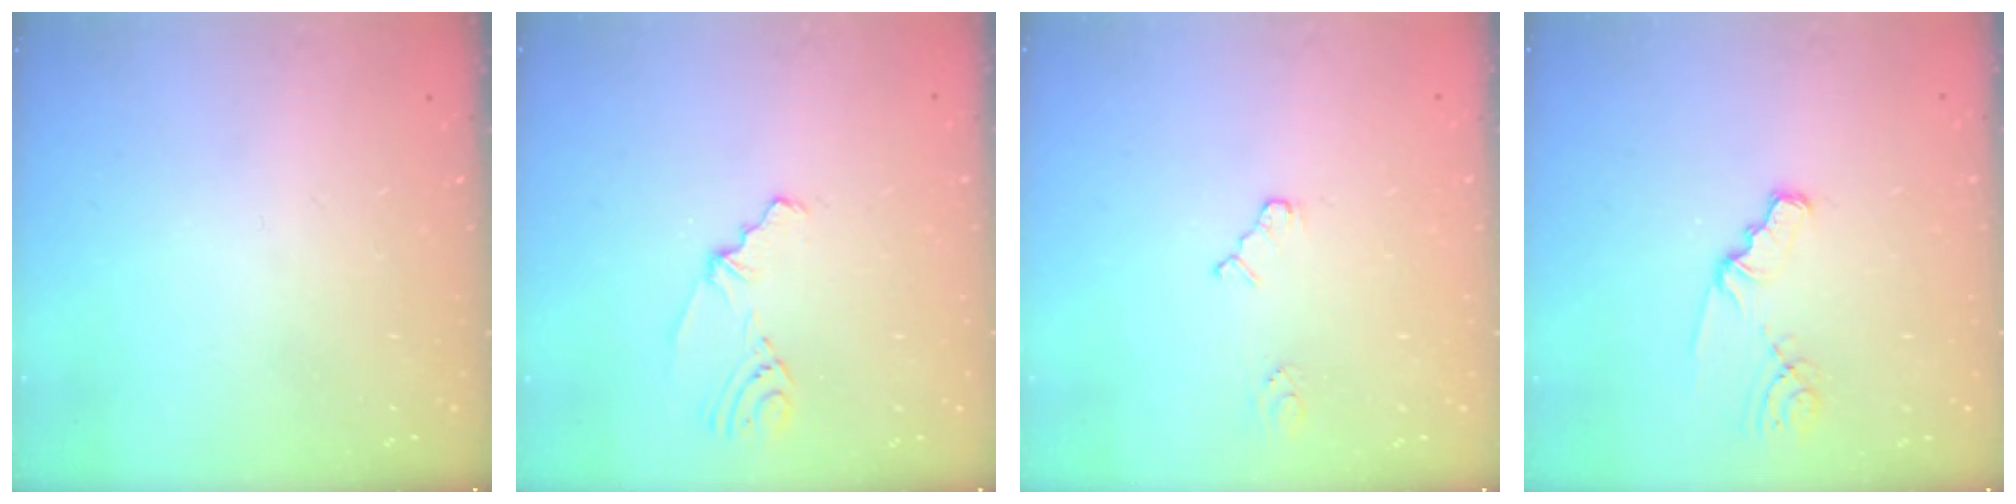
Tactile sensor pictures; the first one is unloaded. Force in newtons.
{"total": 4.0, "press": 1.9, "slide": 3.5}
{"total": 2.6, "press": 2.6, "slide": 0.4}
{"total": 1.9, "press": 1.9, "slide": 0.3}